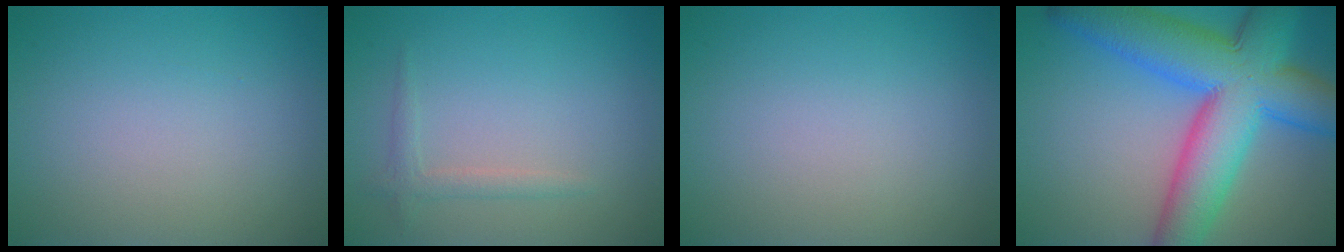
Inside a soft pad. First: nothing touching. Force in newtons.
{"total": 1.4, "press": 1.4, "slide": 0.1}
{"total": 0.0}
{"total": 12.7, "press": 12.7, "slide": 0.4}